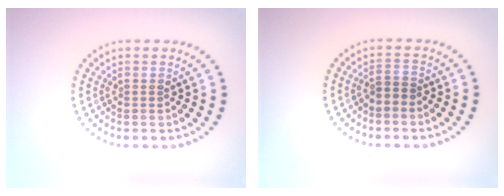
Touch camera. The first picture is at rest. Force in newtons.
{"total": 1.2, "press": 0.9, "slide": 0.8}